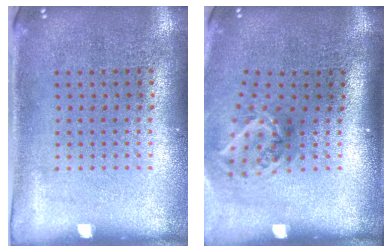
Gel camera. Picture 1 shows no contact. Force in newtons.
{"total": 1.9, "press": 1.2, "slide": 1.5}